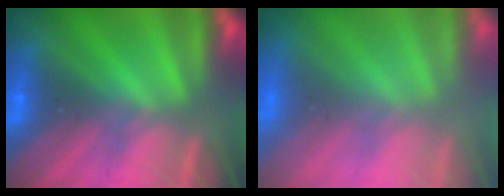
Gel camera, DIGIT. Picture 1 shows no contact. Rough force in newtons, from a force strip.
{"total": 11.8}